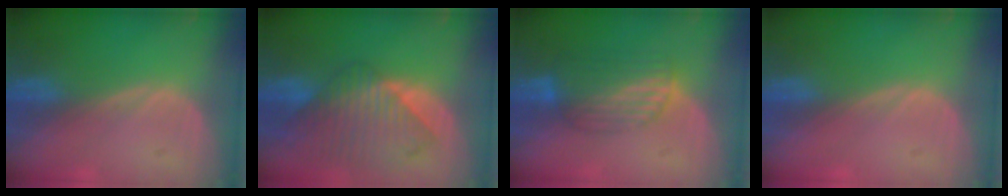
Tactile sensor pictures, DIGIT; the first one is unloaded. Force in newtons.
{"total": 9.8, "press": 8.6, "slide": 4.8}
{"total": 6.8, "press": 6.0, "slide": 3.2}
{"total": 0.5, "press": 0.1, "slide": 0.5}